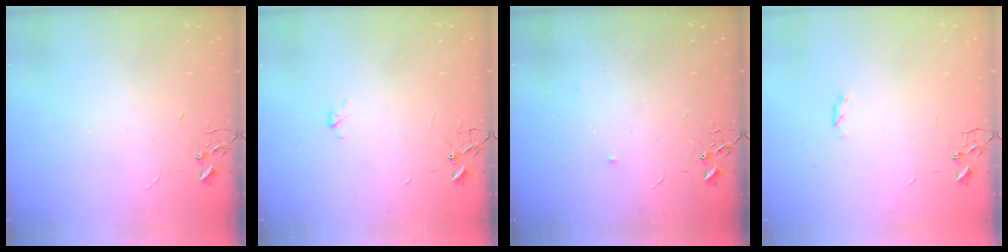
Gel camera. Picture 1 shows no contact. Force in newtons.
{"total": 2.2, "press": 2.2, "slide": 0.4}
{"total": 3.0, "press": 2.9, "slide": 0.5}
{"total": 3.6, "press": 3.5, "slide": 0.5}